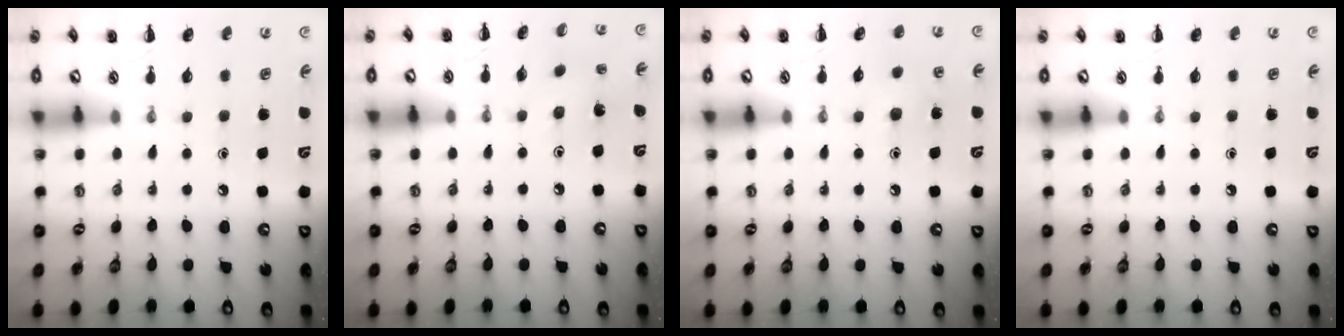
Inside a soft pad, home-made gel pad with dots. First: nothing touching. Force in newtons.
{"total": 1.9, "press": 1.7, "slide": 0.7}
{"total": 6.8, "press": 6.6, "slide": 1.9}
{"total": 0.0}